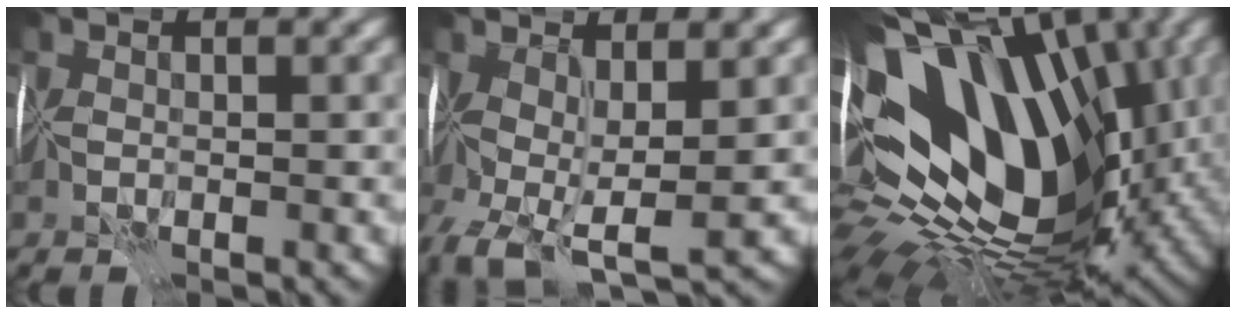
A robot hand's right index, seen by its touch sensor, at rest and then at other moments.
{"total": 5.2, "force": [-1.4, 2.0, 4.6], "torque": [-0.094, -0.015, -0.026]}
{"total": 17.0, "force": [1.7, 11.3, 12.6], "torque": [-0.205, -0.035, 0.062]}